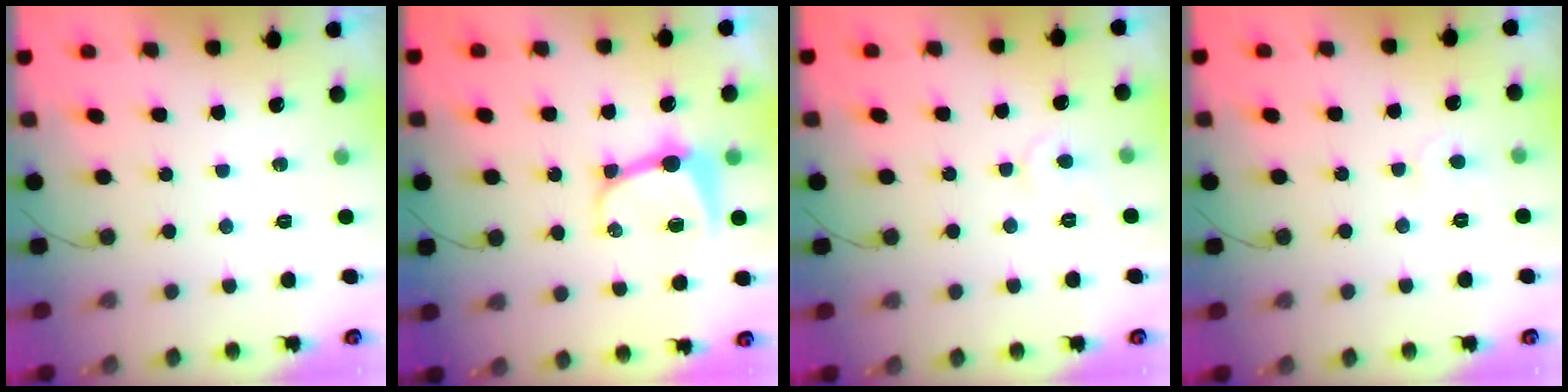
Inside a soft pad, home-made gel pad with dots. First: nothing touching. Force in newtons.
{"total": 8.5, "press": 8.5, "slide": 1.0}
{"total": 3.9, "press": 3.9, "slide": 0.3}
{"total": 3.3, "press": 3.3, "slide": 0.4}